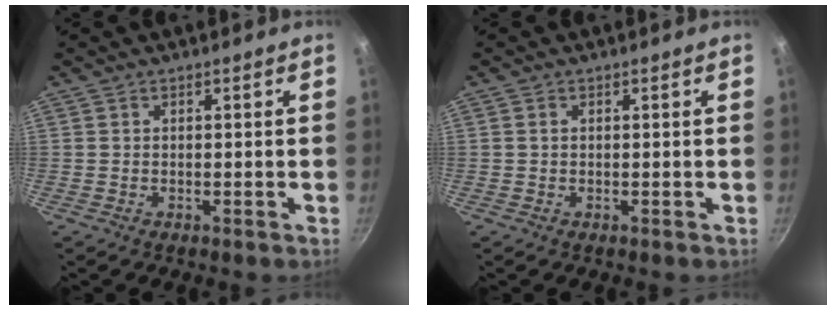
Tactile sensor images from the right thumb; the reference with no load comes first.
{"total": 0.6, "force": [0.1, 0.5, 0.4], "torque": [-0.006, 0.003, 0.001]}